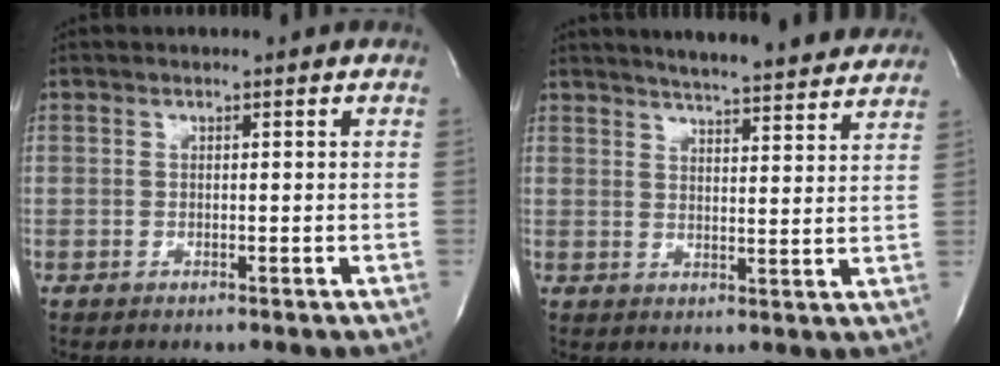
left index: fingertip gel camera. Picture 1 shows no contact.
{"total": 17.4, "force": [15.9, 1.7, 6.8], "torque": [-0.100, 0.000, 0.199]}